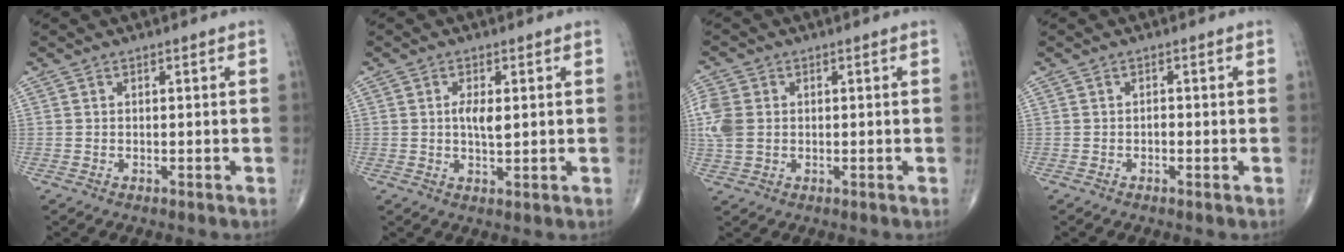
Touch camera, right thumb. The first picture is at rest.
{"total": 3.7, "force": [0.6, 1.4, 3.3], "torque": [-0.060, -0.005, 0.011]}
{"total": 6.4, "force": [0.4, 4.7, 4.3], "torque": [-0.117, 0.007, 0.012]}
{"total": 0.9, "force": [-0.3, 0.4, 0.7], "torque": [-0.008, 0.001, -0.006]}